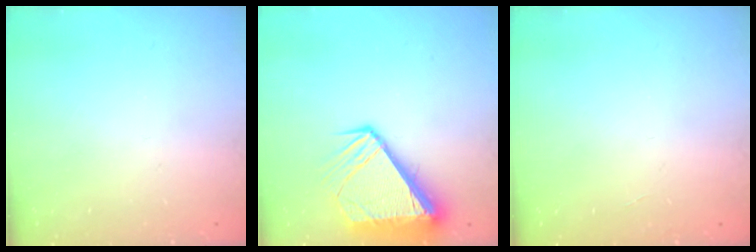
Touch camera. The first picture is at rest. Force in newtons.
{"total": 12.0, "press": 12.0, "slide": 1.4}
{"total": 0.0}